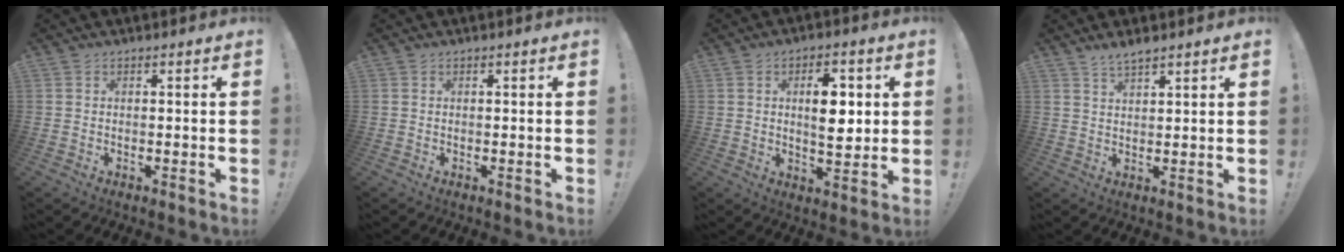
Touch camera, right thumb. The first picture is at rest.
{"total": 0.0}
{"total": 9.2, "force": [1.8, 4.9, 7.6], "torque": [-0.096, -0.003, 0.024]}
{"total": 3.5, "force": [3.0, 0.5, 1.7], "torque": [-0.036, -0.017, 0.055]}